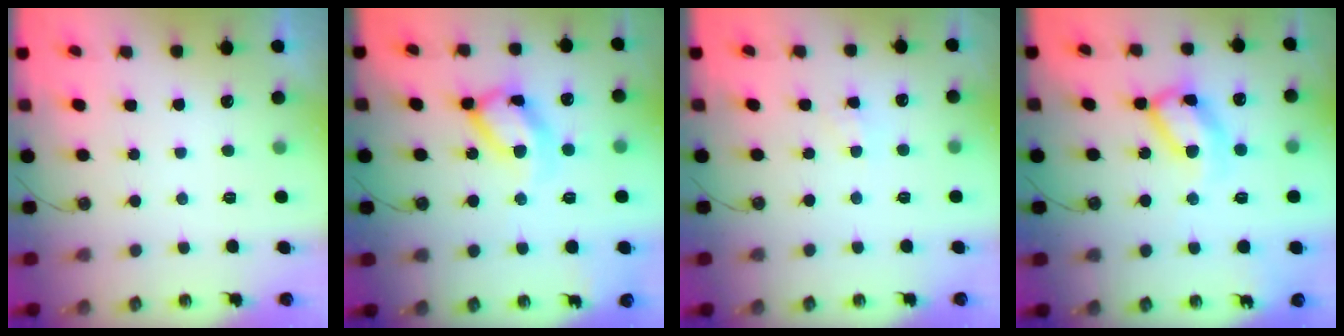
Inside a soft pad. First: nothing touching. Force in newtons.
{"total": 15.4, "press": 15.4, "slide": 0.6}
{"total": 2.5, "press": 2.4, "slide": 0.4}
{"total": 15.3, "press": 15.2, "slide": 1.3}